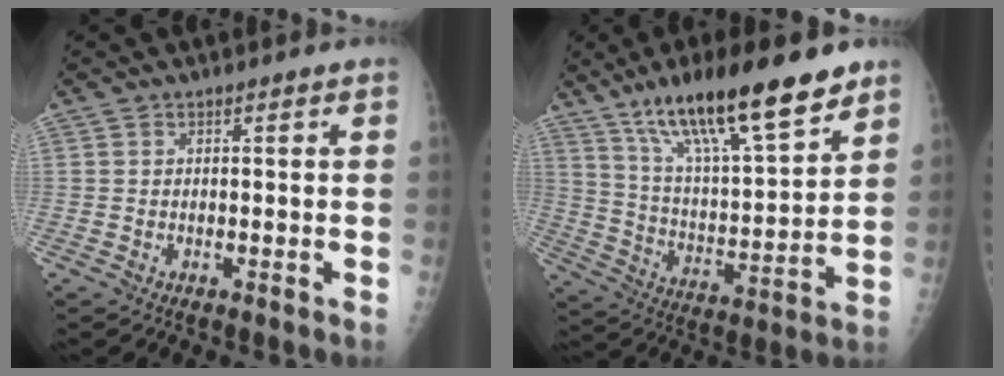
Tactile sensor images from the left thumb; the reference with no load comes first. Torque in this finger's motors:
{"motor_torque": [0.50, 0.50, 1.41, -1.36, 0.46]}